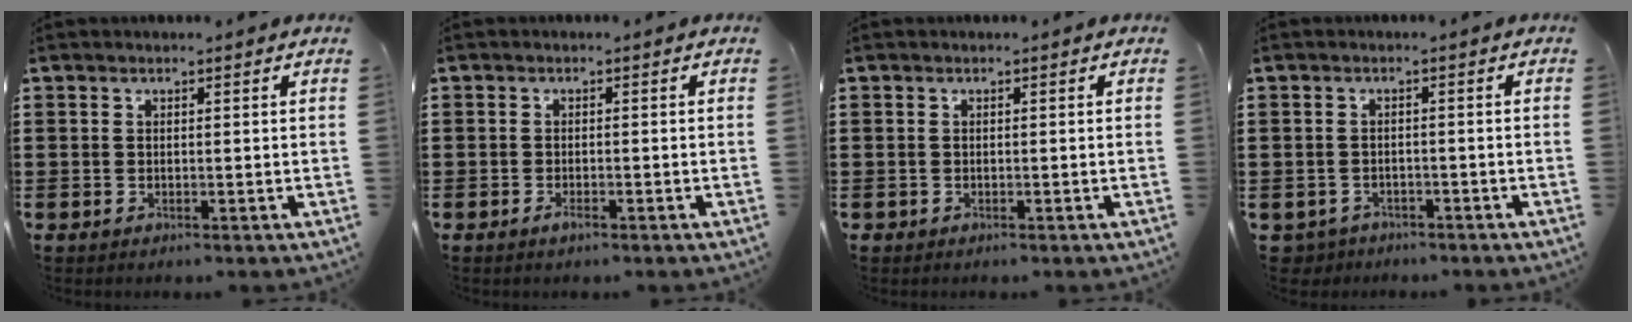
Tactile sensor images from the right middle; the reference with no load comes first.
{"total": 1.4, "force": [-1.0, 0.5, 0.8], "torque": [-0.024, -0.005, -0.022]}
{"total": 0.6, "force": [-0.5, 0.4, 0.0], "torque": [-0.001, 0.003, -0.012]}
{"total": 2.2, "force": [-2.1, 0.8, -0.2], "torque": [-0.006, 0.000, -0.048]}